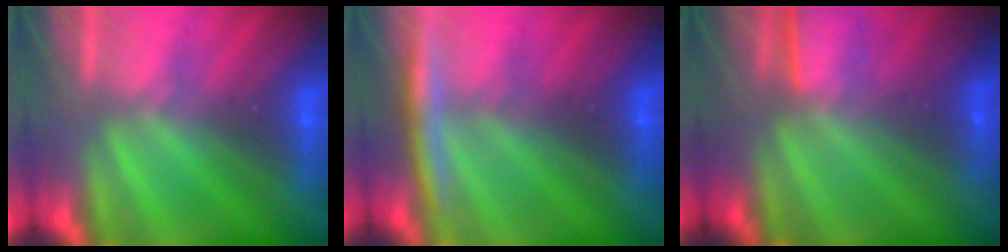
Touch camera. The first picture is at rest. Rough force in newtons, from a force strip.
{"total": 4.1}
{"total": 1.3}